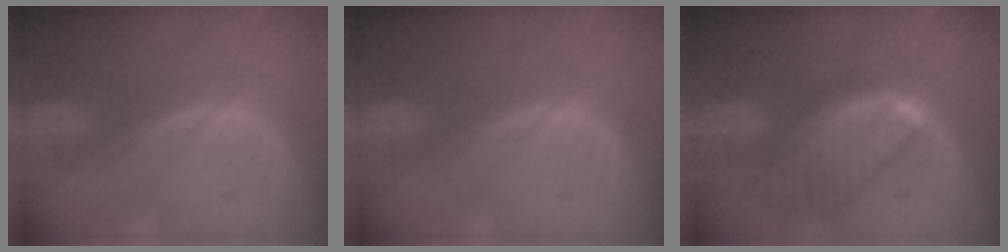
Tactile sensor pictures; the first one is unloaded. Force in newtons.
{"total": 0.0}
{"total": 9.7, "press": 8.4, "slide": 4.9}